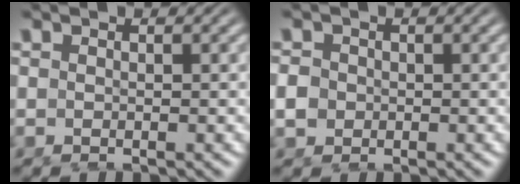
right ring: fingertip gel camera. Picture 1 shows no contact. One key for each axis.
{"total": 1.4, "fx": -0.2, "fy": 1.3, "fz": 0.6, "tx": -0.020, "ty": -0.005, "tz": -0.001}